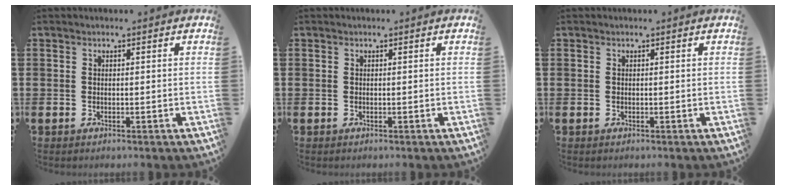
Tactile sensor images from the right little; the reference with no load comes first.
{"total": 0.0}
{"total": 0.0}